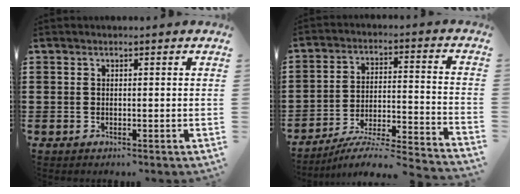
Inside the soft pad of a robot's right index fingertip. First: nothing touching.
{"total": 5.2, "force": [-4.8, 0.0, 2.1], "torque": [-0.036, -0.016, -0.096]}